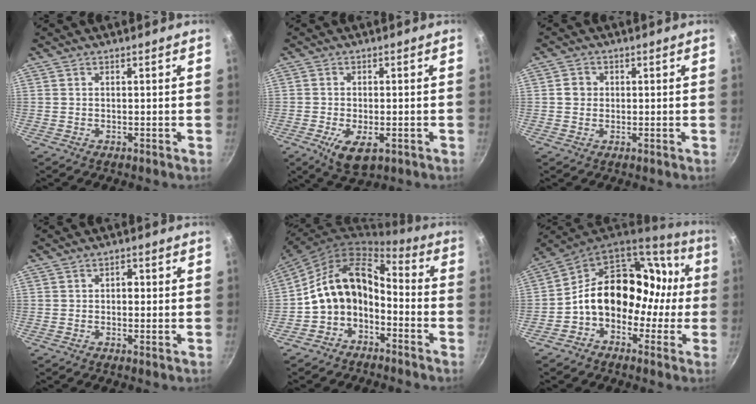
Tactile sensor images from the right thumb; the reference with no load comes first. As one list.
[{"total": 7.1, "force": [-2.6, 3.5, 5.7], "torque": [-0.095, -0.006, -0.037]}, {"total": 2.5, "force": [0.1, 2.4, 0.9], "torque": [-0.003, 0.006, -0.002]}, {"total": 2.3, "force": [0.1, 1.6, 1.7], "torque": [-0.019, -0.001, -0.002]}, {"total": 13.3, "force": [-3.9, 9.2, 8.8], "torque": [-0.145, 0.078, -0.086]}, {"total": 19.3, "force": [-1.0, 15.0, 12.1], "torque": [-0.122, 0.076, -0.024]}]